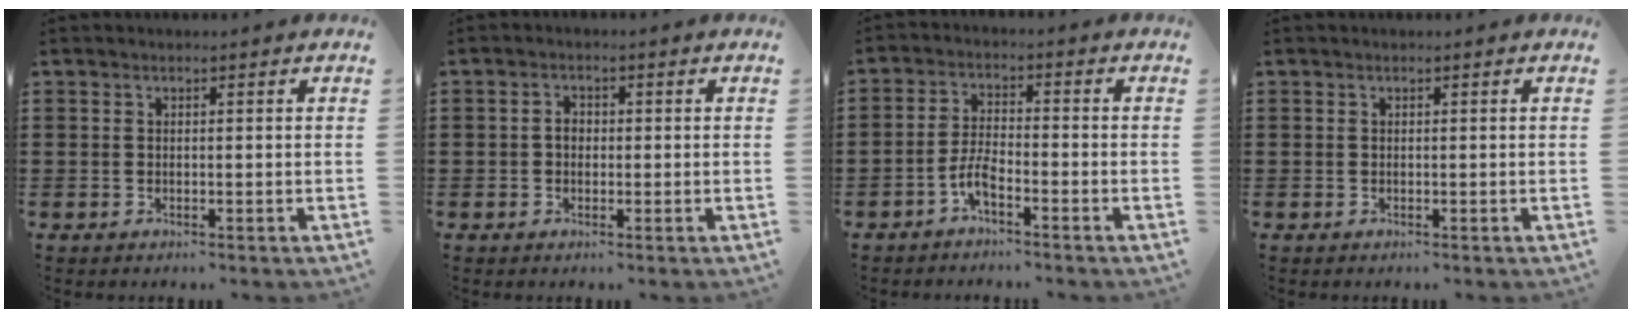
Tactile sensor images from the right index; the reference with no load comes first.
{"total": 1.7, "force": [-0.2, 1.2, 1.2], "torque": [-0.023, 0.005, -0.006]}
{"total": 3.9, "force": [-2.6, 0.9, 2.8], "torque": [-0.079, -0.003, -0.058]}
{"total": 0.0}